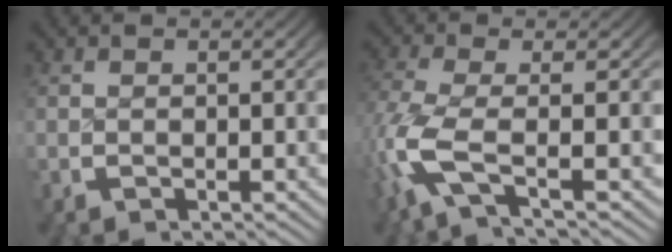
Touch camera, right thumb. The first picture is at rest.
{"total": 5.8, "force": [-1.4, 3.0, 4.7], "torque": [-0.145, -0.028, -0.011]}